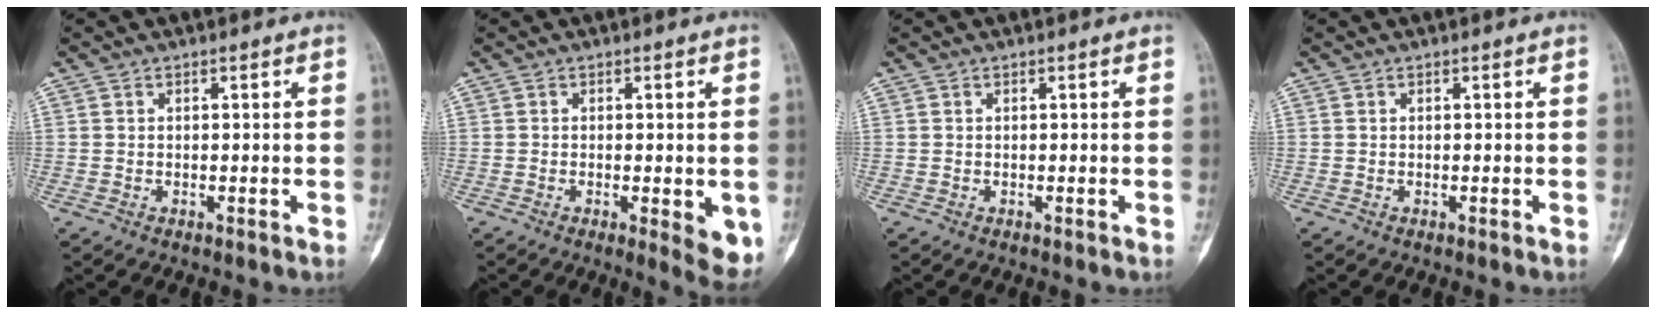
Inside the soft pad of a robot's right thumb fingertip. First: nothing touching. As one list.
[{"total": 6.3, "force": [-1.5, 2.1, 5.7], "torque": [-0.061, -0.014, -0.017]}, {"total": 0.0}, {"total": 0.0}]